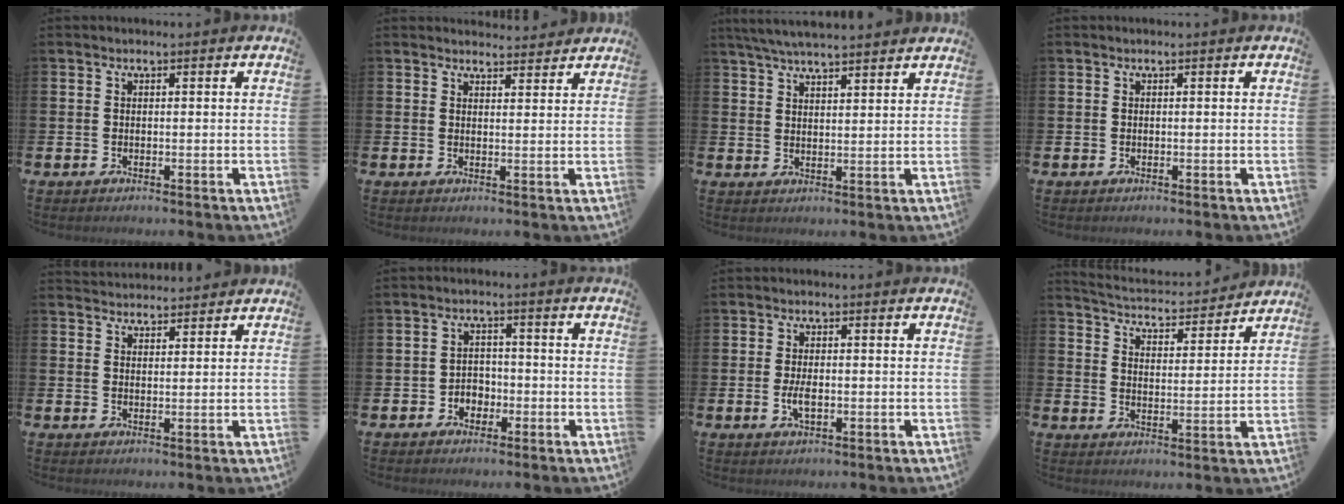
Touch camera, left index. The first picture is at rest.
{"total": 2.5, "force": [2.4, 0.4, -0.1], "torque": [0.008, -0.016, 0.042]}
{"total": 5.0, "force": [4.8, 0.2, 1.4], "torque": [-0.048, -0.013, 0.089]}
{"total": 0.0}
{"total": 3.1, "force": [3.0, 0.6, -0.2], "torque": [-0.001, -0.013, 0.056]}
{"total": 2.8, "force": [-1.6, 2.1, 0.8], "torque": [-0.028, 0.012, -0.035]}
{"total": 2.9, "force": [-0.4, 1.3, 2.5], "torque": [-0.046, 0.000, -0.008]}
{"total": 4.6, "force": [4.5, 0.6, 0.2], "torque": [-0.023, -0.041, 0.074]}